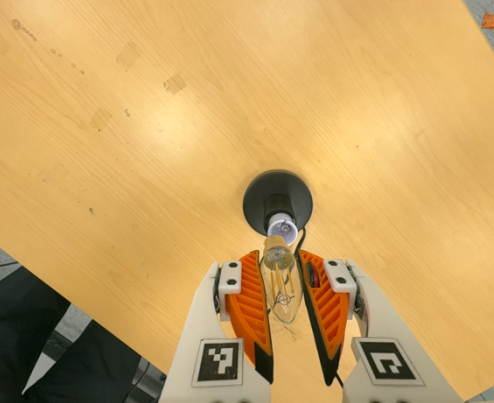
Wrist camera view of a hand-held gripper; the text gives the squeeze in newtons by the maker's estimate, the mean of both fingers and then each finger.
{"total": 11.9, "left": 12.5, "right": 11.3}